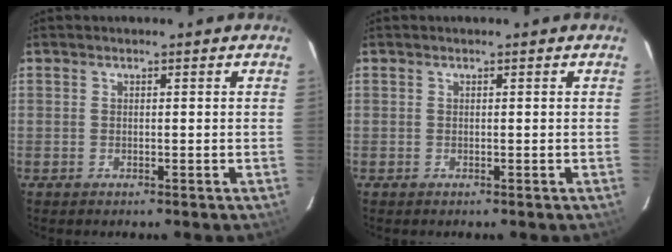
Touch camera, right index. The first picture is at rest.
{"total": 0.0}